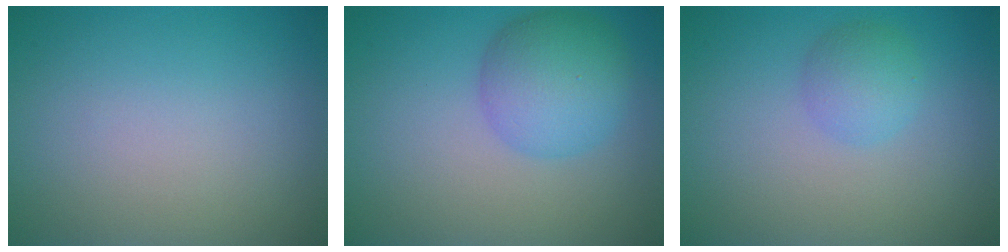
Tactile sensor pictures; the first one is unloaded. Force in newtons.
{"total": 5.1, "press": 5.1, "slide": 0.1}
{"total": 2.3, "press": 2.3, "slide": 0.1}